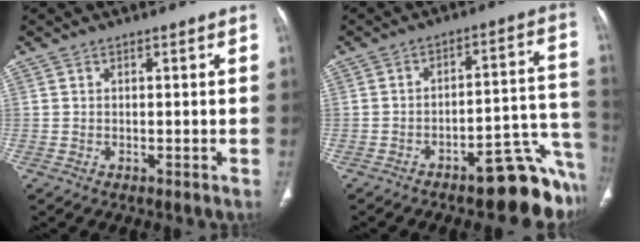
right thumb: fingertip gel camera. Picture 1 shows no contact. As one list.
[{"total": 14.4, "force": [-9.2, 4.3, 10.2], "torque": [-0.046, 0.096, -0.124]}]